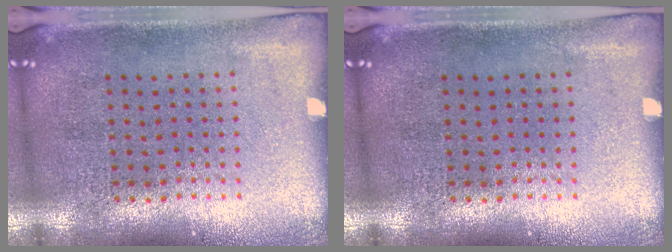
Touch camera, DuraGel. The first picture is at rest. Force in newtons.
{"total": 0.0}